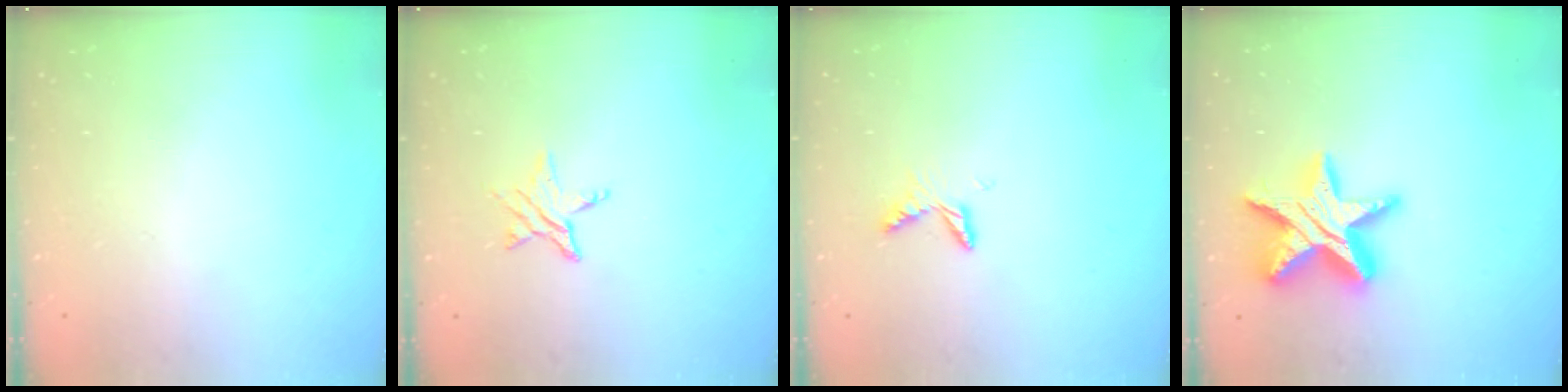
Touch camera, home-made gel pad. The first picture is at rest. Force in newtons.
{"total": 5.8, "press": 5.8, "slide": 0.5}
{"total": 6.1, "press": 6.1, "slide": 0.7}
{"total": 17.0, "press": 16.9, "slide": 1.4}